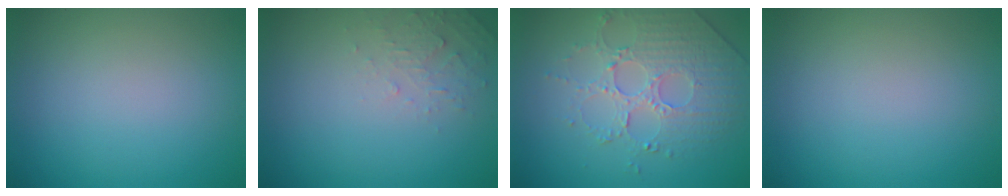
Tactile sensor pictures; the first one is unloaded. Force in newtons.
{"total": 1.7, "press": 1.7, "slide": 0.2}
{"total": 4.8, "press": 3.7, "slide": 3.0}
{"total": 0.0}